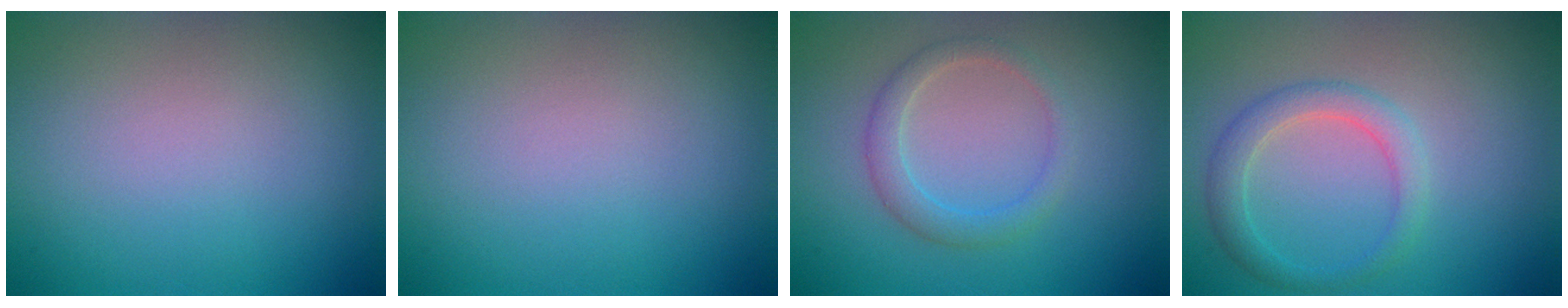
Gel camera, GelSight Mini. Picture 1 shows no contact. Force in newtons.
{"total": 0.0}
{"total": 2.2, "press": 2.2, "slide": 0.0}
{"total": 2.7, "press": 2.7, "slide": 0.2}